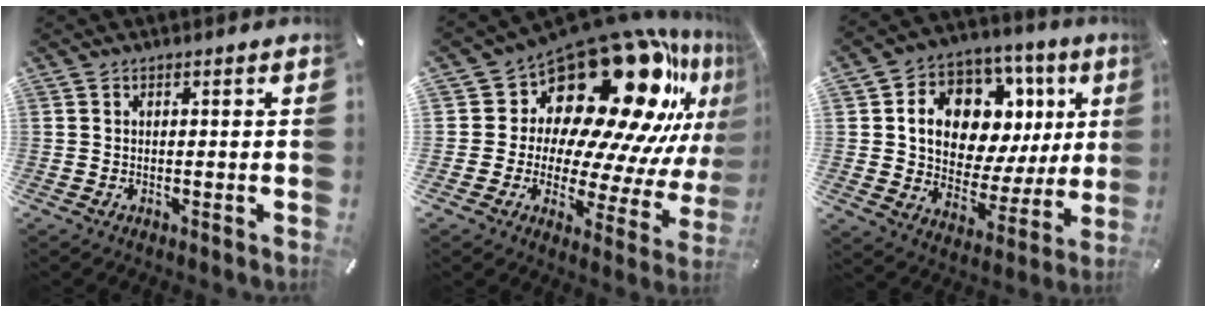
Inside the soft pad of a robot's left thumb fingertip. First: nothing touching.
{"total": 25.2, "force": [14.4, 14.1, 15.3], "torque": [-0.213, -0.152, 0.256]}
{"total": 14.2, "force": [5.8, 10.0, 8.2], "torque": [-0.130, -0.044, 0.107]}